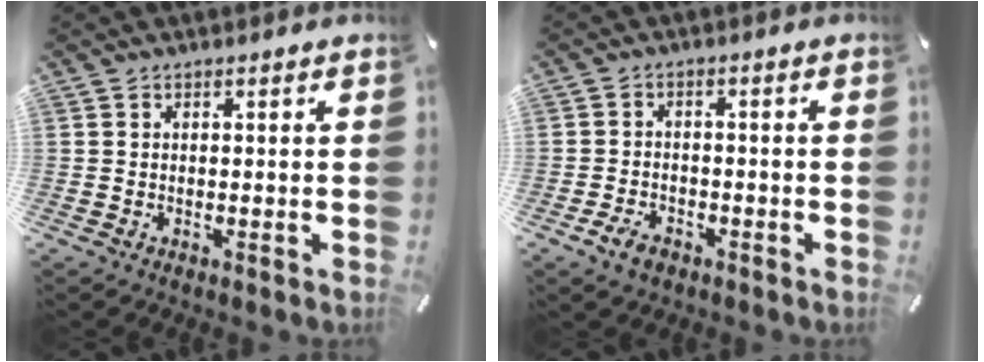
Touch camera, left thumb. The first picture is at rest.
{"total": 4.0, "force": [-2.6, 2.5, 1.7], "torque": [-0.038, 0.012, -0.052]}